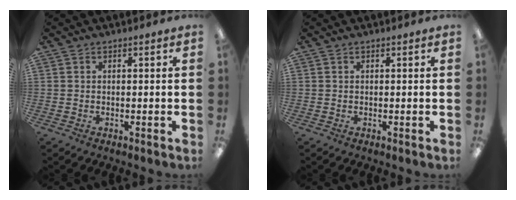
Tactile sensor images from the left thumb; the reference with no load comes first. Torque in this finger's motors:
{"motor_torque": [0.01, 0.00, -0.02, 0.02, 0.00]}